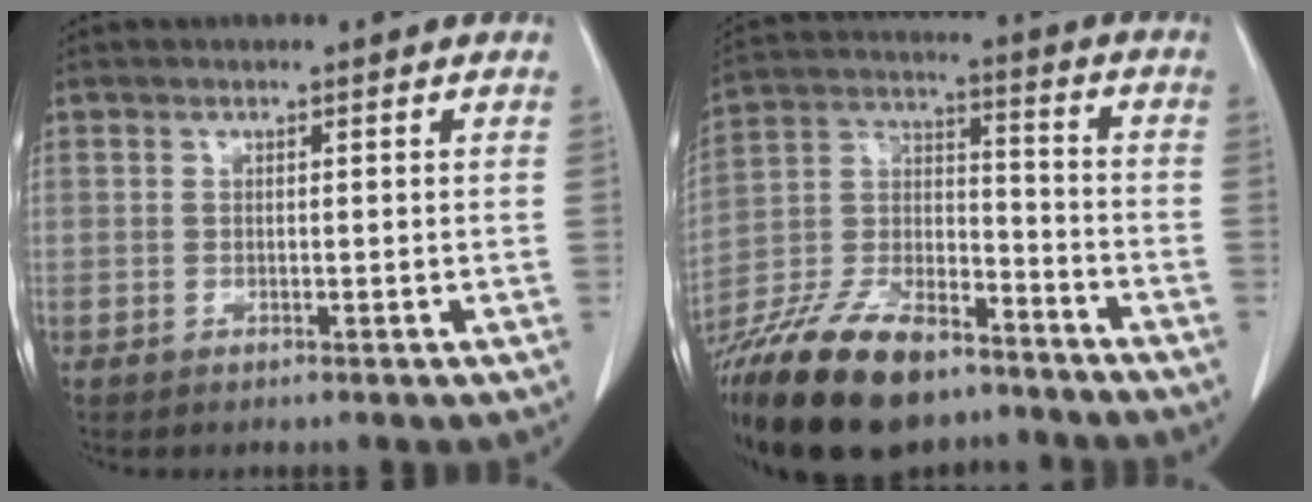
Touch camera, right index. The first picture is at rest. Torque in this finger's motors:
{"motor_torque": [1.03, -1.11, 1.03, 0.21]}